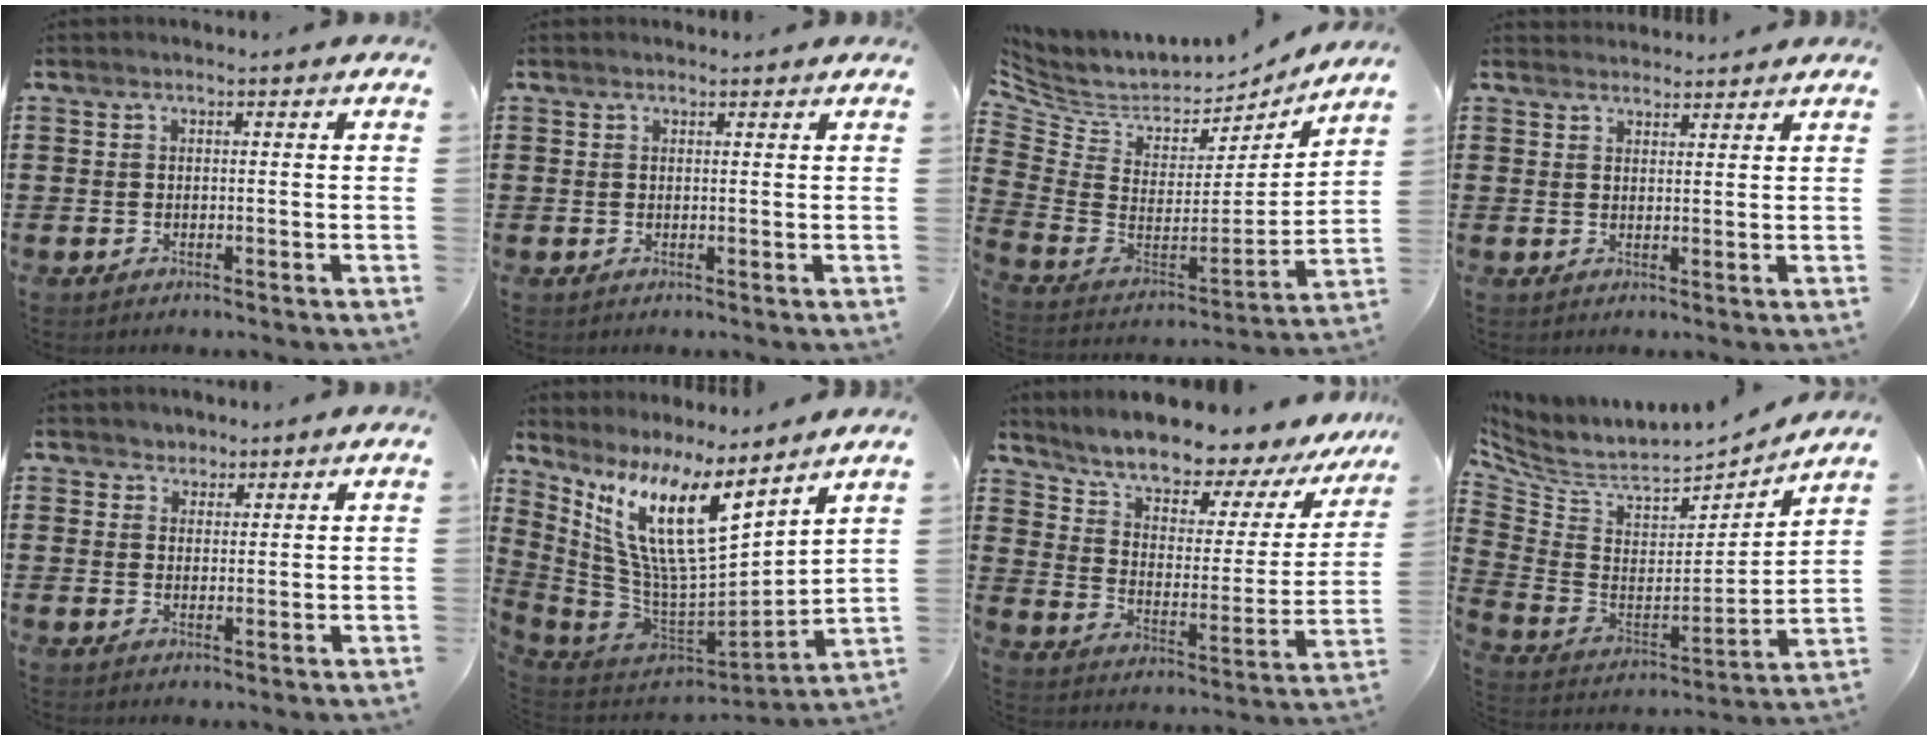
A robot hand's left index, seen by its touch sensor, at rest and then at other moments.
{"total": 0.8, "force": [0.7, 0.1, 0.1], "torque": [-0.005, -0.001, 0.015]}
{"total": 4.7, "force": [3.9, 2.6, 0.7], "torque": [-0.048, -0.043, 0.067]}
{"total": 2.1, "force": [2.0, 0.2, -0.2], "torque": [-0.002, -0.002, 0.040]}
{"total": 2.3, "force": [1.7, 1.5, -0.2], "torque": [-0.006, 0.009, 0.032]}
{"total": 15.0, "force": [7.7, 3.8, 12.3], "torque": [-0.281, -0.050, 0.128]}
{"total": 5.6, "force": [5.2, 0.9, 1.9], "torque": [-0.064, -0.037, 0.083]}
{"total": 5.5, "force": [4.9, 1.6, 1.8], "torque": [-0.070, -0.053, 0.079]}